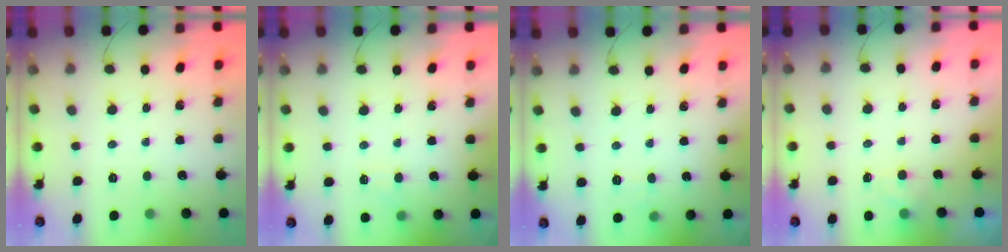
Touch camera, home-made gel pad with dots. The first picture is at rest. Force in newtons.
{"total": 4.7, "press": 4.4, "slide": 1.5}
{"total": 2.8, "press": 2.5, "slide": 1.3}
{"total": 1.3, "press": 0.7, "slide": 1.0}